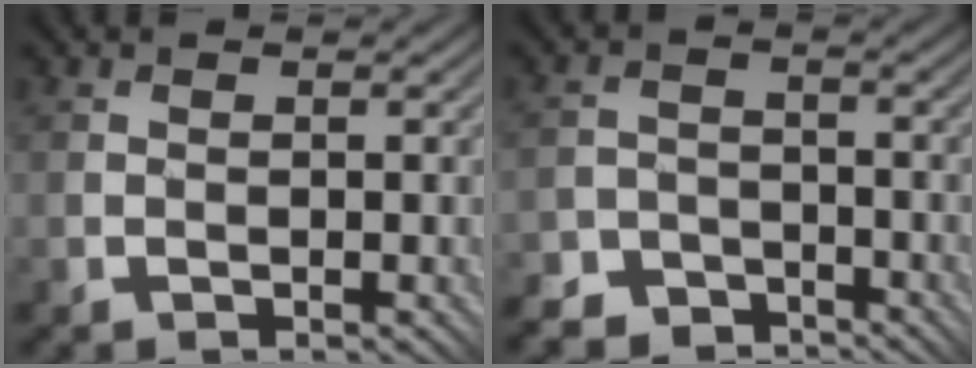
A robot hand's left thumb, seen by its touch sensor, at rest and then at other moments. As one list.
[{"total": 6.7, "force": [-5.9, 3.2, 0.4], "torque": [0.000, 0.000, -0.094]}]